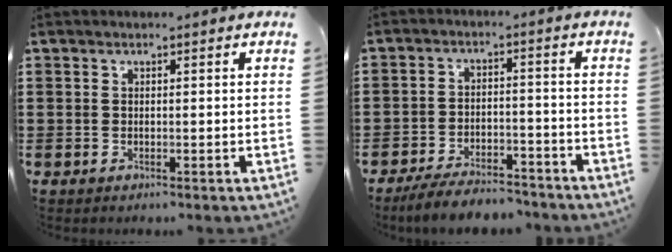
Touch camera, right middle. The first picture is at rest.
{"total": 6.4, "force": [-6.2, 1.1, 1.3], "torque": [-0.020, 0.014, -0.121]}